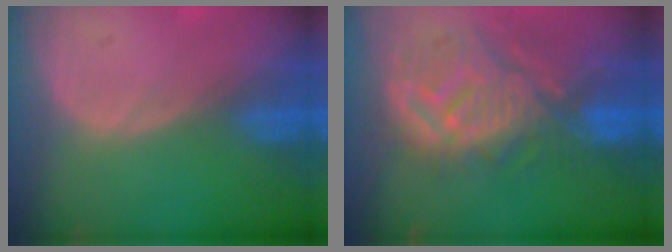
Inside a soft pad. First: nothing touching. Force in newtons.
{"total": 11.6, "press": 10.7, "slide": 4.6}